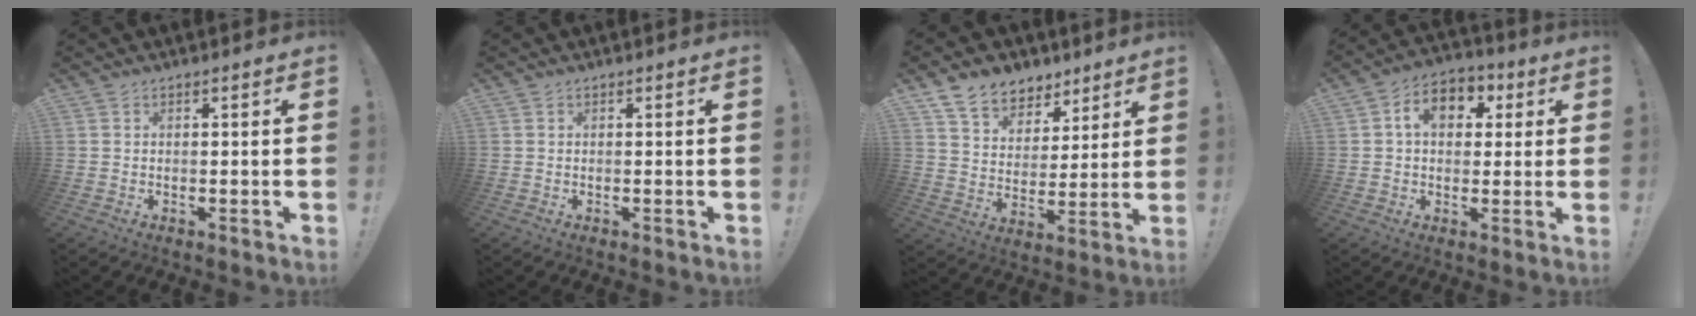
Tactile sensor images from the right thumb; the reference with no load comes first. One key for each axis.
{"total": 0.0}
{"total": 10.7, "fx": 8.0, "fy": 6.5, "fz": 2.6, "tx": -0.048, "ty": -0.059, "tz": 0.157}
{"total": 10.1, "fx": 2.9, "fy": 7.1, "fz": 6.6, "tx": -0.098, "ty": 0.004, "tz": 0.053}